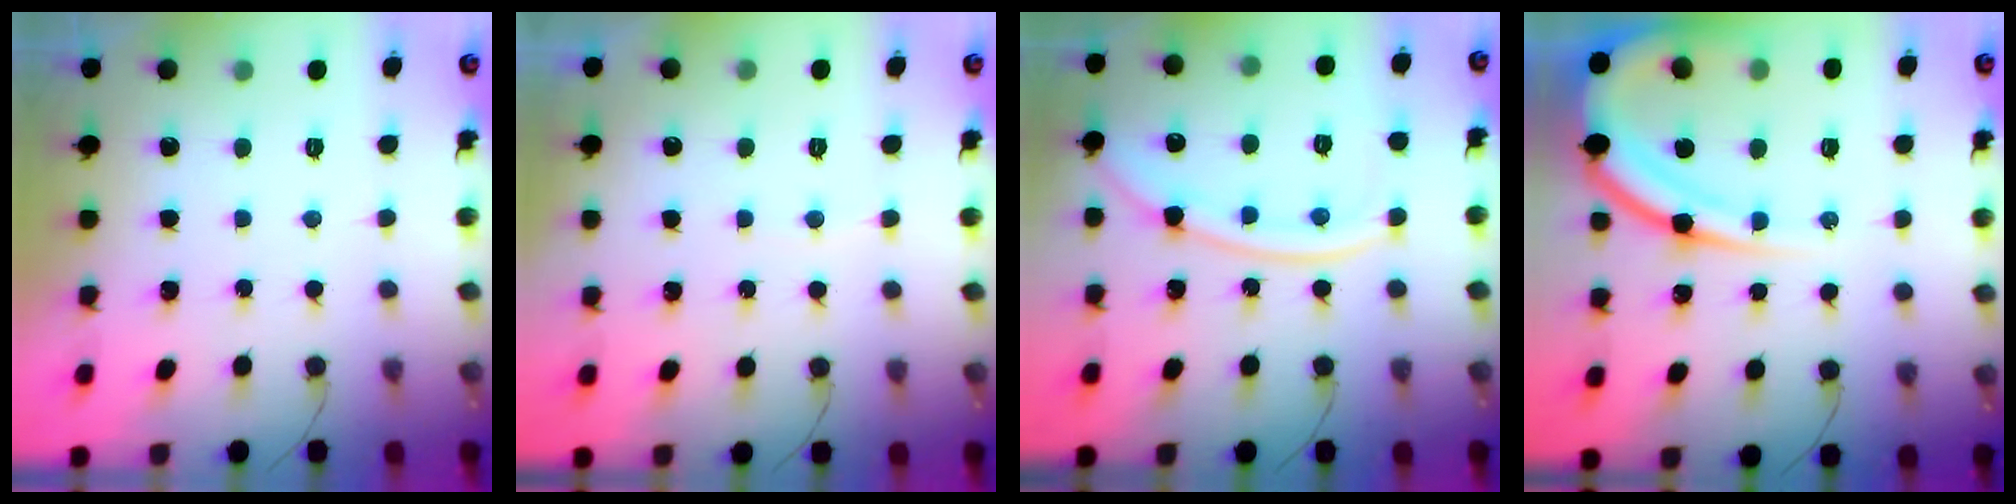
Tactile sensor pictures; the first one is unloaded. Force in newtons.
{"total": 2.8, "press": 2.7, "slide": 0.3}
{"total": 13.1, "press": 13.0, "slide": 1.8}
{"total": 16.5, "press": 16.4, "slide": 1.9}